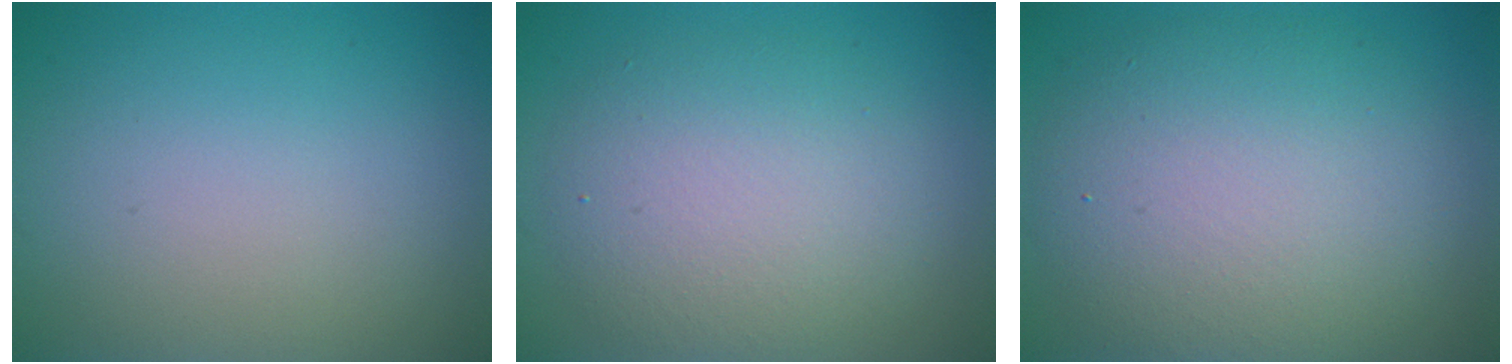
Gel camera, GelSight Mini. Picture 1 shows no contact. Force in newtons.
{"total": 5.8, "press": 5.8, "slide": 0.3}
{"total": 8.9, "press": 8.9, "slide": 0.5}